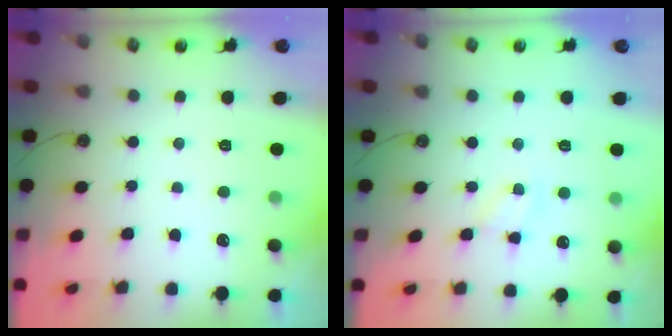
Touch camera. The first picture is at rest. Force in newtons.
{"total": 3.2, "press": 3.2, "slide": 0.4}